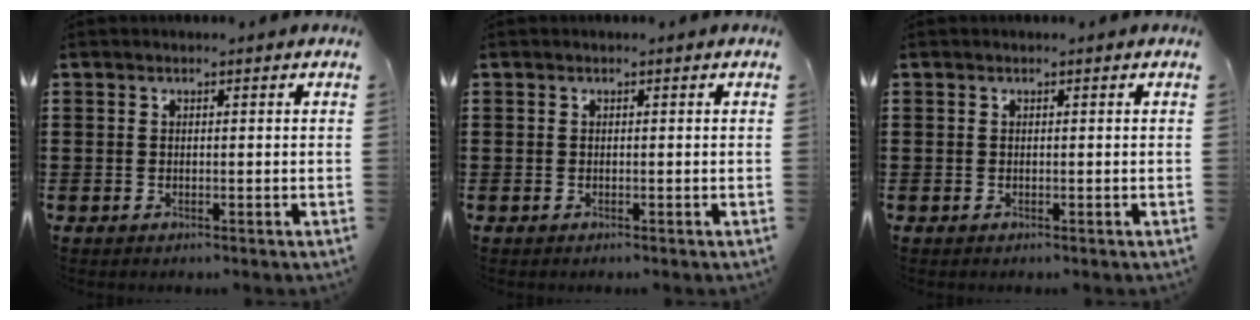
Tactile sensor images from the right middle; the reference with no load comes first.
{"total": 0.0}
{"total": 0.0}